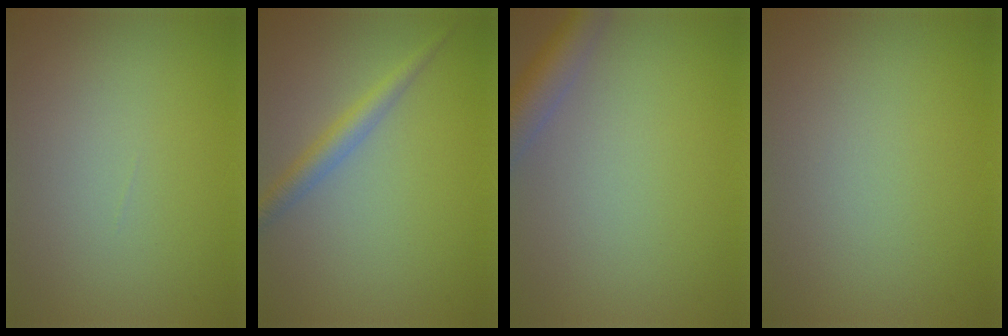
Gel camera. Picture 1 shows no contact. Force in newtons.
{"total": 2.3, "press": 2.3, "slide": 0.1}
{"total": 3.7, "press": 3.7, "slide": 0.2}
{"total": 0.0}